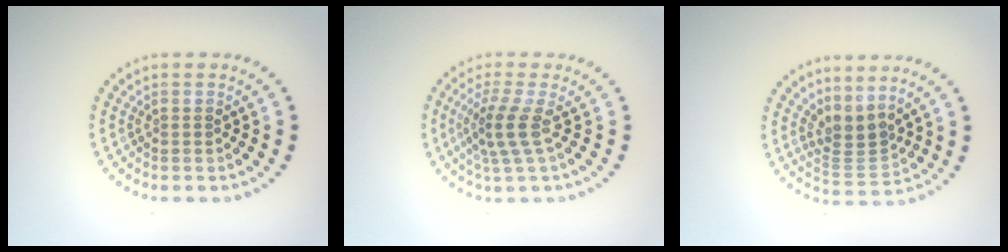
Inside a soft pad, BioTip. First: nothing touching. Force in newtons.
{"total": 2.8, "press": 2.2, "slide": 1.8}
{"total": 2.8, "press": 2.0, "slide": 2.0}